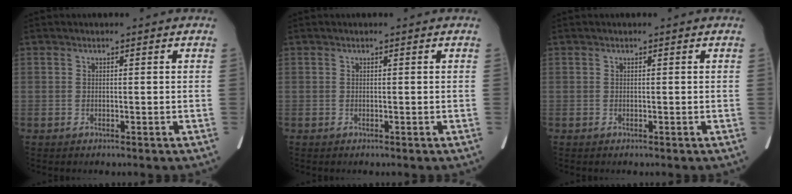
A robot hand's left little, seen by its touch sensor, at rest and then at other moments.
{"total": 0.0}
{"total": 0.0}